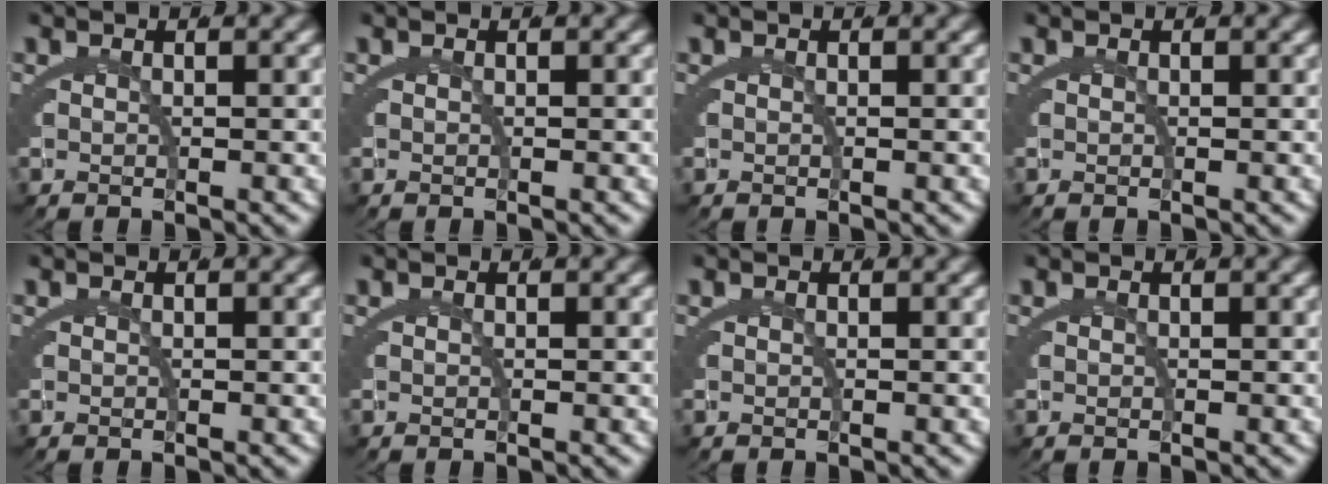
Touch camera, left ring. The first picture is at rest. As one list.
[{"total": 0.0}, {"total": 0.0}, {"total": 0.0}, {"total": 0.0}, {"total": 0.0}, {"total": 0.0}, {"total": 0.0}]